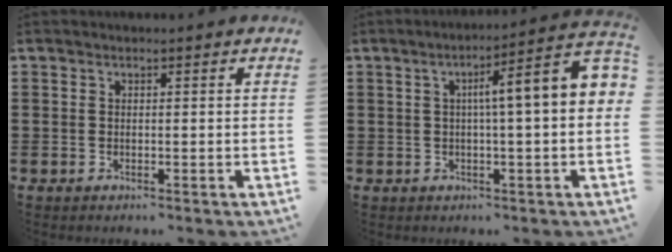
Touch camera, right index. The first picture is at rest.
{"total": 6.3, "force": [0.7, 0.1, 6.2], "torque": [-0.103, -0.017, 0.000]}